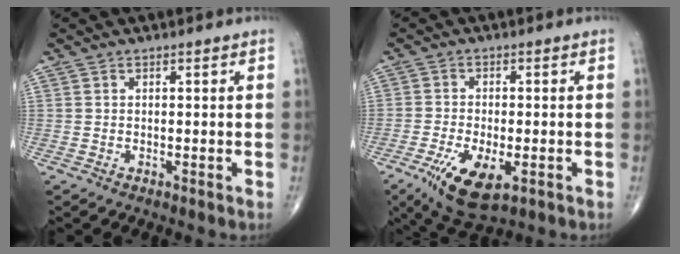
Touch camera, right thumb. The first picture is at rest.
{"total": 10.4, "force": [-4.2, 4.5, 8.4], "torque": [-0.153, -0.008, -0.066]}